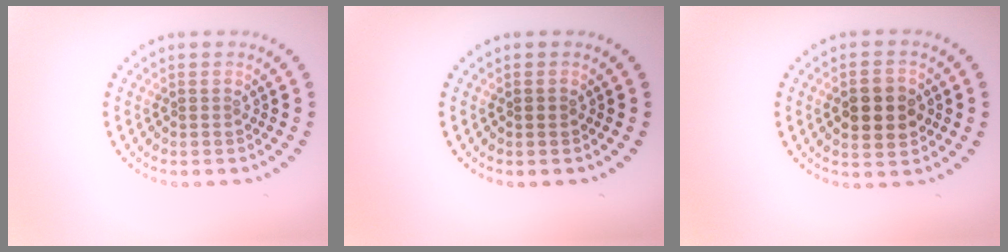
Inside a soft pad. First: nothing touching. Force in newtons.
{"total": 0.8, "press": 0.7, "slide": 0.1}
{"total": 4.3, "press": 4.3, "slide": 0.3}